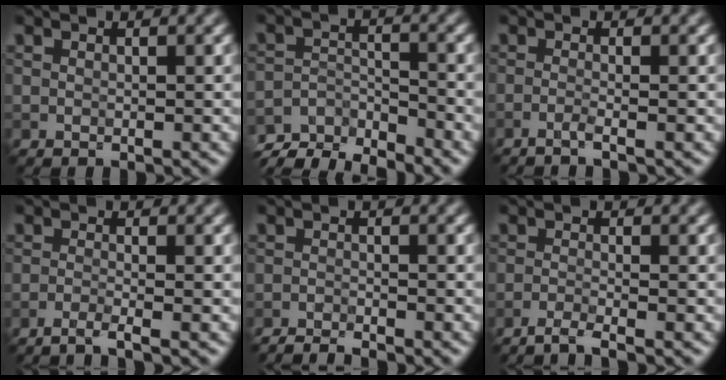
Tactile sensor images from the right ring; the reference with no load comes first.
{"total": 6.3, "force": [-5.7, 1.7, 2.1], "torque": [-0.043, -0.006, -0.104]}
{"total": 1.1, "force": [-0.7, 0.1, 0.9], "torque": [-0.011, -0.001, -0.024]}
{"total": 1.8, "force": [-1.3, 0.2, 1.2], "torque": [-0.018, 0.000, -0.038]}
{"total": 2.6, "force": [-2.5, 0.1, 0.5], "torque": [-0.013, -0.003, -0.049]}
{"total": 2.1, "force": [-1.7, 0.2, 1.3], "torque": [-0.024, -0.001, -0.045]}